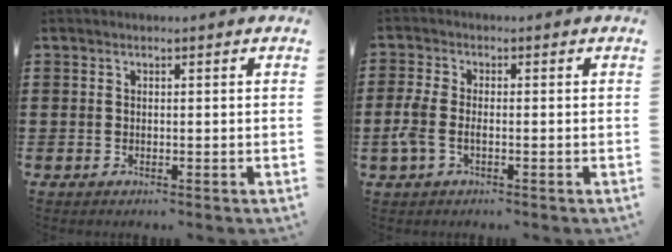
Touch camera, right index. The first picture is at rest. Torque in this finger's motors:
{"motor_torque": [0.49, 0.31, 0.38, 0.08]}